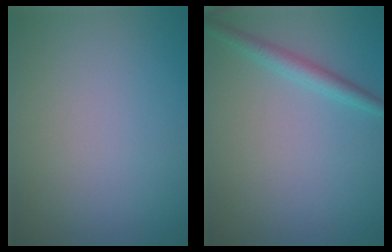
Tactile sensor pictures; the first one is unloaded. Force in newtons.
{"total": 2.0, "press": 2.0, "slide": 0.1}